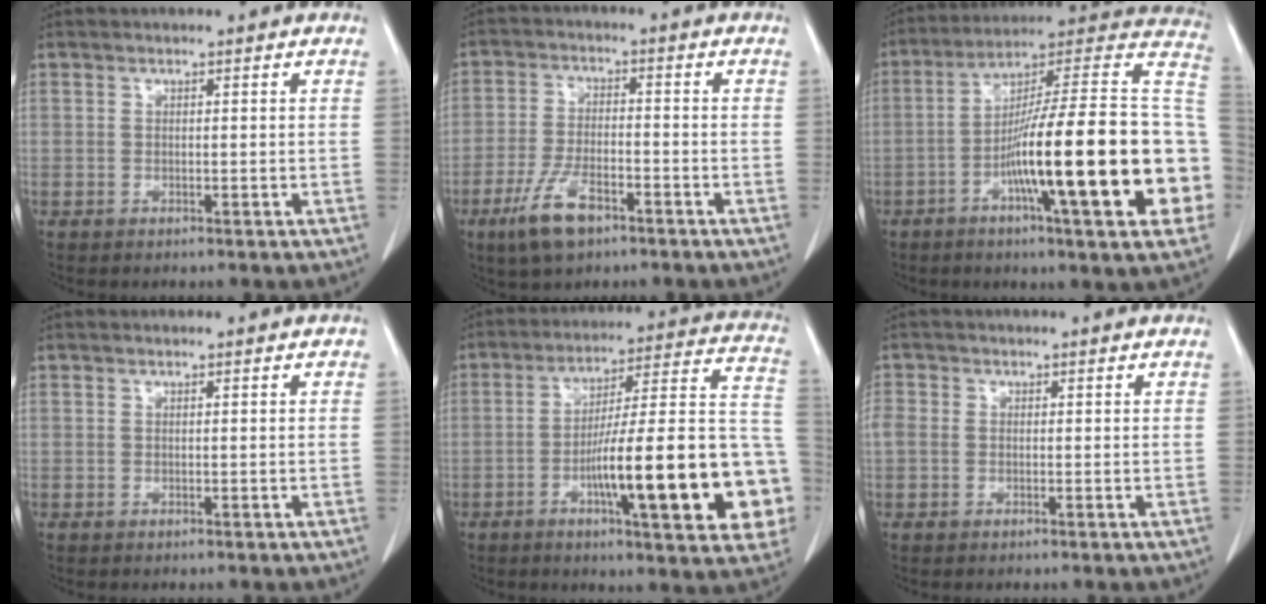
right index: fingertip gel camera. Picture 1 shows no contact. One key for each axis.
{"total": 7.8, "fx": -4.7, "fy": 2.9, "fz": 5.6, "tx": -0.118, "ty": -0.008, "tz": -0.082}
{"total": 28.0, "fx": -6.1, "fy": 2.4, "fz": 27.2, "tx": -0.314, "ty": 0.009, "tz": -0.104}
{"total": 0.0}
{"total": 24.0, "fx": -6.9, "fy": 3.5, "fz": 22.8, "tx": -0.243, "ty": 0.025, "tz": -0.090}
{"total": 2.1, "fx": 0.0, "fy": 1.8, "fz": 1.1, "tx": -0.036, "ty": 0.014, "tz": 0.001}